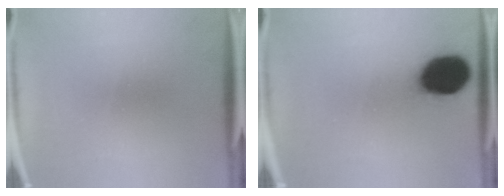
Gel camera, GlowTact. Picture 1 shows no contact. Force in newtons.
{"total": 17.9}